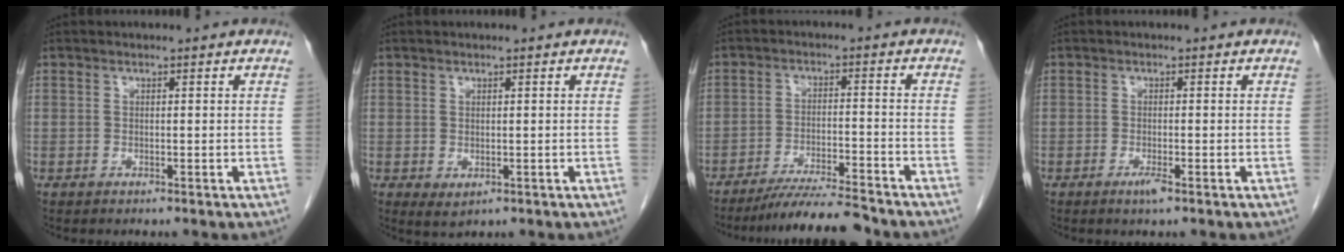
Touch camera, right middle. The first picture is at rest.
{"total": 1.6, "force": [-0.3, 1.0, 1.3], "torque": [-0.021, -0.005, 0.005]}
{"total": 9.0, "force": [-8.2, -0.3, 3.7], "torque": [-0.051, -0.017, -0.138]}
{"total": 1.6, "force": [-1.0, 0.1, 1.3], "torque": [-0.025, -0.002, -0.017]}